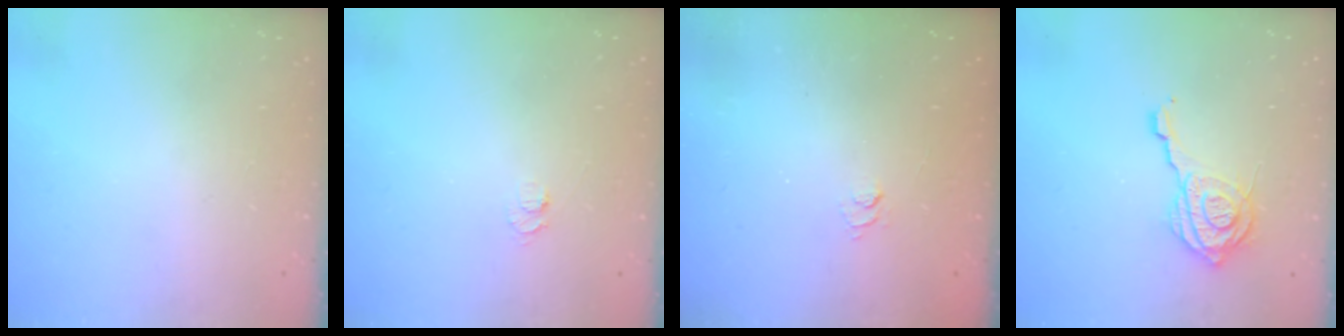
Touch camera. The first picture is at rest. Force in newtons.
{"total": 4.4, "press": 4.4, "slide": 0.5}
{"total": 1.9, "press": 1.5, "slide": 1.3}
{"total": 14.4, "press": 14.3, "slide": 1.9}